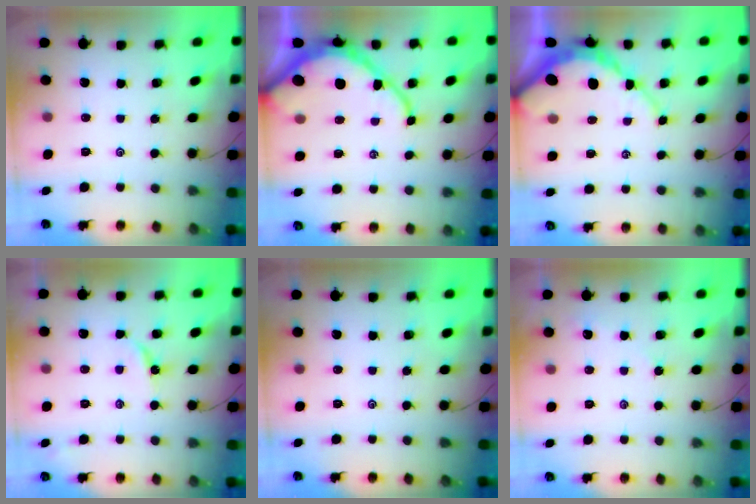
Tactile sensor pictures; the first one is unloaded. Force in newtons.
{"total": 12.4, "press": 12.4, "slide": 1.1}
{"total": 8.7, "press": 8.6, "slide": 0.9}
{"total": 2.7, "press": 2.7, "slide": 0.4}
{"total": 0.0}
{"total": 3.3, "press": 3.2, "slide": 0.4}